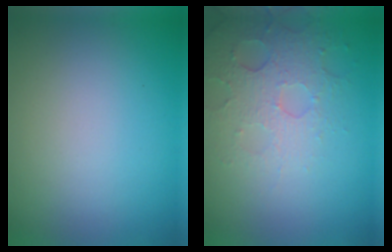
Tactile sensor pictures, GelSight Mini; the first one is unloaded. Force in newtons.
{"total": 5.0, "press": 3.3, "slide": 3.8}